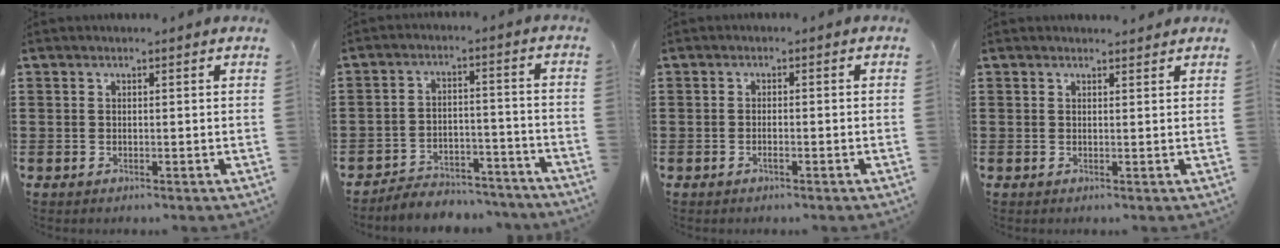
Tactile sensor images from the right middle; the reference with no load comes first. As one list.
[{"total": 4.9, "force": [-4.9, 0.8, 0.1], "torque": [-0.003, 0.012, -0.102]}, {"total": 0.8, "force": [-0.5, 0.1, 0.7], "torque": [-0.014, -0.003, -0.008]}, {"total": 0.9, "force": [0.8, 0.2, 0.1], "torque": [0.006, -0.003, 0.014]}]